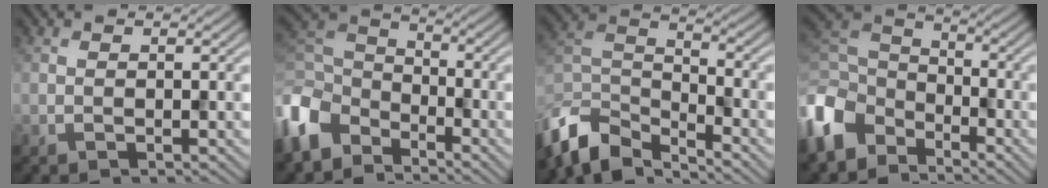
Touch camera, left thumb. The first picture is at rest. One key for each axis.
{"total": 9.6, "fx": -6.2, "fy": 5.7, "fz": 4.6, "tx": -0.131, "ty": -0.009, "tz": -0.146}
{"total": 10.4, "fx": -8.3, "fy": 3.8, "fz": 4.9, "tx": -0.110, "ty": -0.007, "tz": -0.178}
{"total": 10.7, "fx": -6.4, "fy": 6.8, "fz": 5.2, "tx": -0.152, "ty": -0.011, "tz": -0.145}